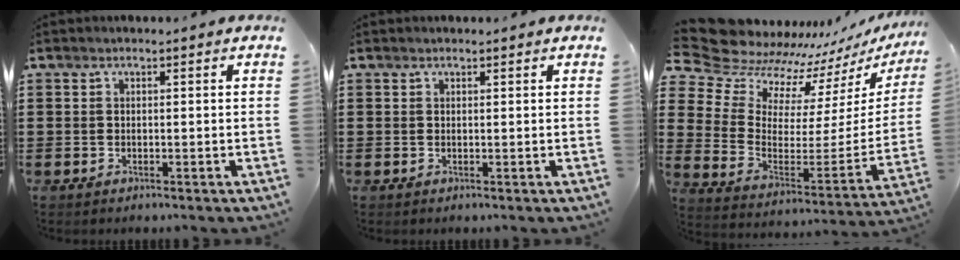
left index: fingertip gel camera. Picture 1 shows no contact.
{"total": 0.0}
{"total": 8.8, "force": [8.4, 2.6, -0.3], "torque": [-0.059, -0.085, 0.147]}